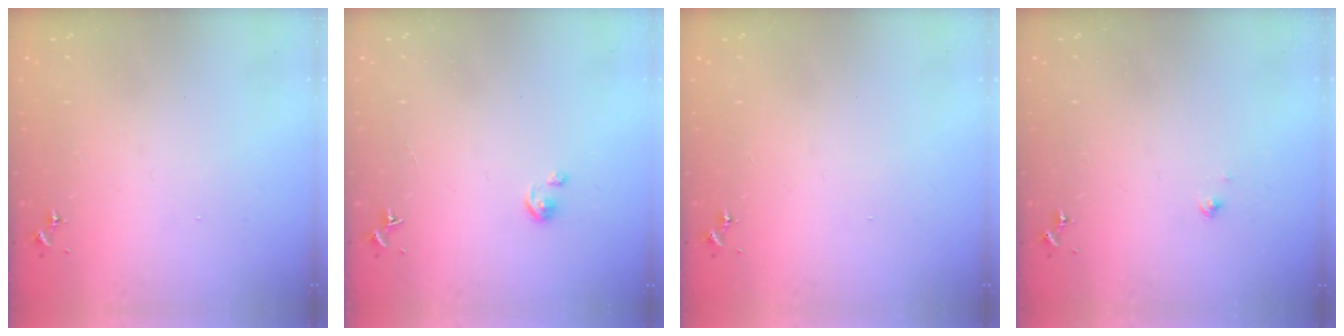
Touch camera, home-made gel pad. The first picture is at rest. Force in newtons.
{"total": 2.6, "press": 2.6, "slide": 0.3}
{"total": 0.0}
{"total": 1.2, "press": 1.2, "slide": 0.1}